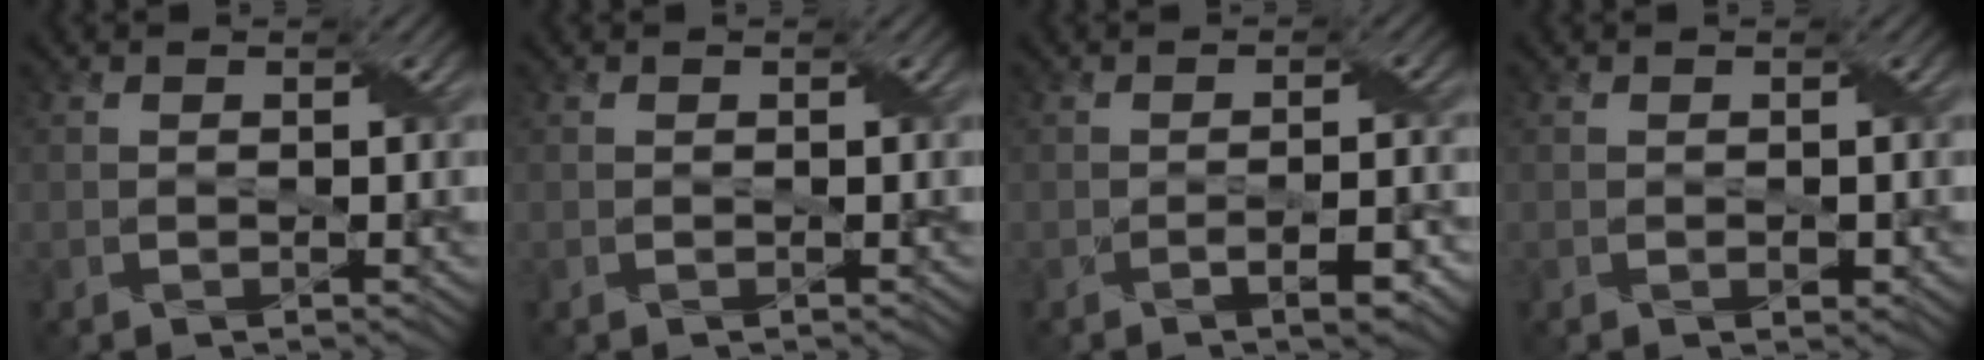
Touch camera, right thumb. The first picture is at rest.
{"total": 0.0}
{"total": 3.0, "force": [-1.5, 0.7, 2.5], "torque": [-0.043, 0.001, -0.021]}
{"total": 0.8, "force": [-0.2, 0.5, 0.6], "torque": [-0.009, -0.002, -0.001]}